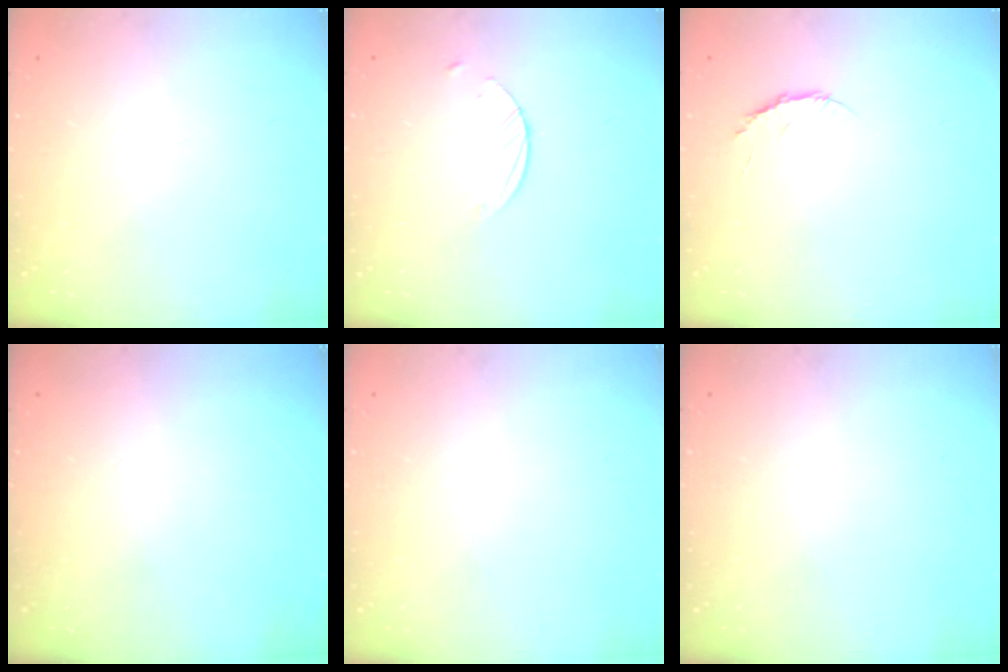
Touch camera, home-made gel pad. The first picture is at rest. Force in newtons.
{"total": 2.1, "press": 2.1, "slide": 0.2}
{"total": 4.7, "press": 4.6, "slide": 0.4}
{"total": 0.0}
{"total": 0.0}
{"total": 0.0}